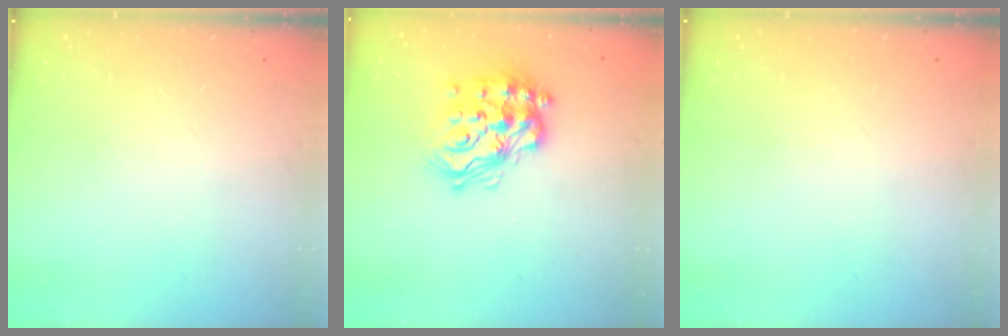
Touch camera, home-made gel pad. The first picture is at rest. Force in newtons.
{"total": 18.7, "press": 18.7, "slide": 1.2}
{"total": 0.0}